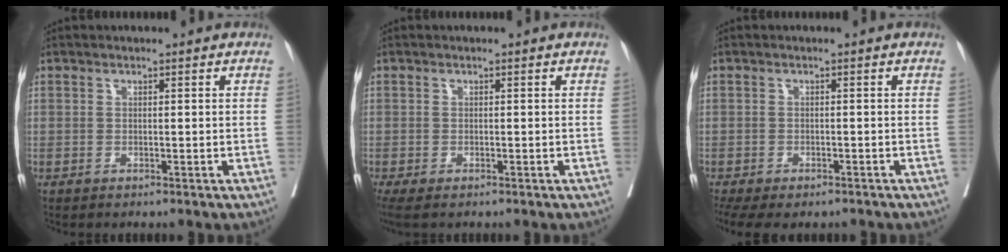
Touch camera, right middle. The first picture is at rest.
{"total": 3.8, "force": [-2.8, 1.1, 2.2], "torque": [-0.036, -0.014, -0.046]}
{"total": 10.6, "force": [-7.9, 4.7, 5.2], "torque": [-0.119, -0.007, -0.106]}